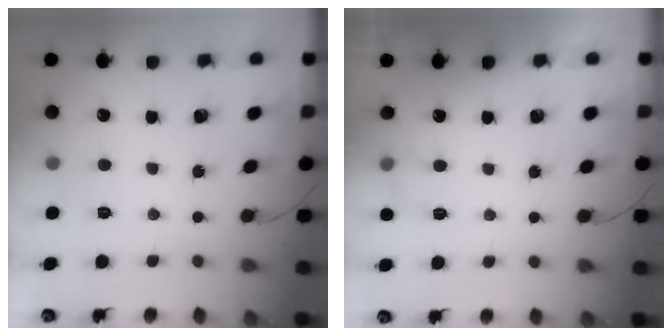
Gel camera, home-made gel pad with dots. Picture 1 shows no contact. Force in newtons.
{"total": 7.3, "press": 2.9, "slide": 6.7}